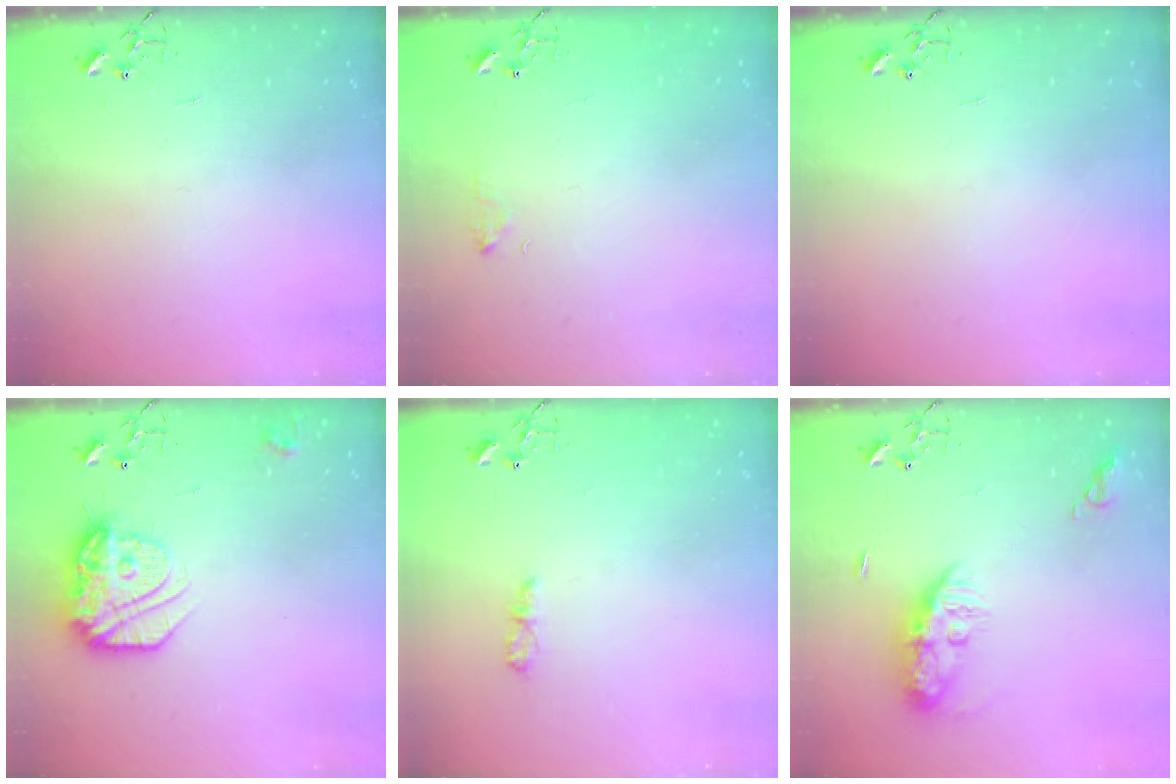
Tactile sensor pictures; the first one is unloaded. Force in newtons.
{"total": 6.4, "press": 6.3, "slide": 0.7}
{"total": 0.0}
{"total": 19.8, "press": 19.7, "slide": 1.6}
{"total": 5.2, "press": 5.2, "slide": 0.7}
{"total": 9.8, "press": 9.8, "slide": 0.5}